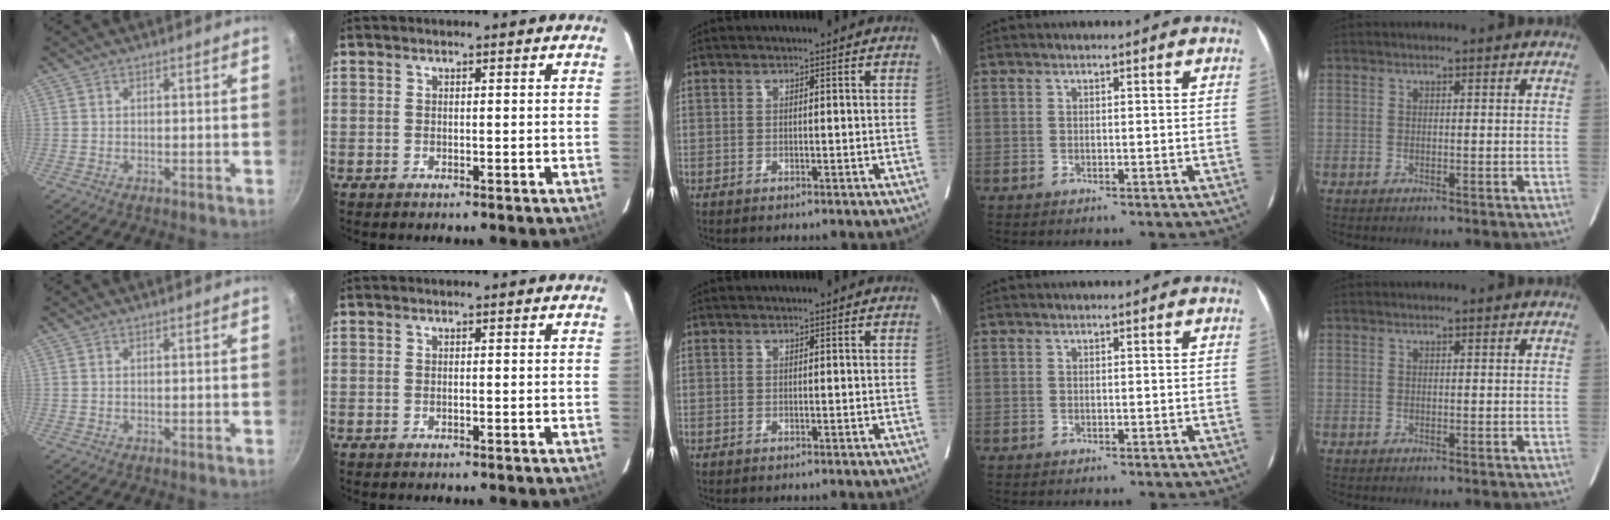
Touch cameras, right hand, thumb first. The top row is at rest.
{}